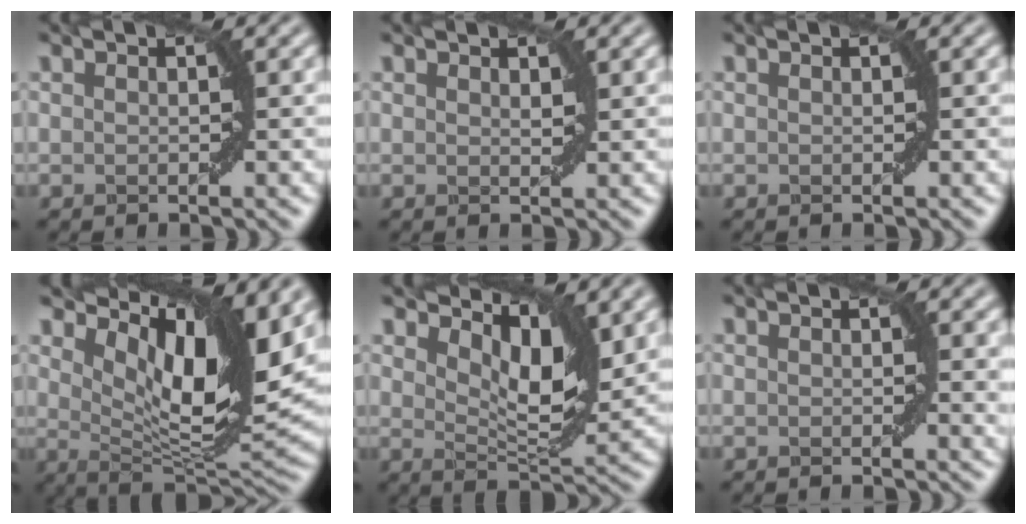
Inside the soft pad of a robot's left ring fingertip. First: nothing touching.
{"total": 0.6, "force": [0.6, 0.1, 0.2], "torque": [-0.004, -0.002, 0.012]}
{"total": 0.0}
{"total": 12.2, "force": [5.6, 4.2, 10.0], "torque": [-0.157, 0.000, 0.103]}
{"total": 6.0, "force": [3.1, 2.5, 4.5], "torque": [-0.074, -0.011, 0.047]}
{"total": 1.3, "force": [0.4, 0.2, 1.2], "torque": [-0.008, -0.004, 0.007]}